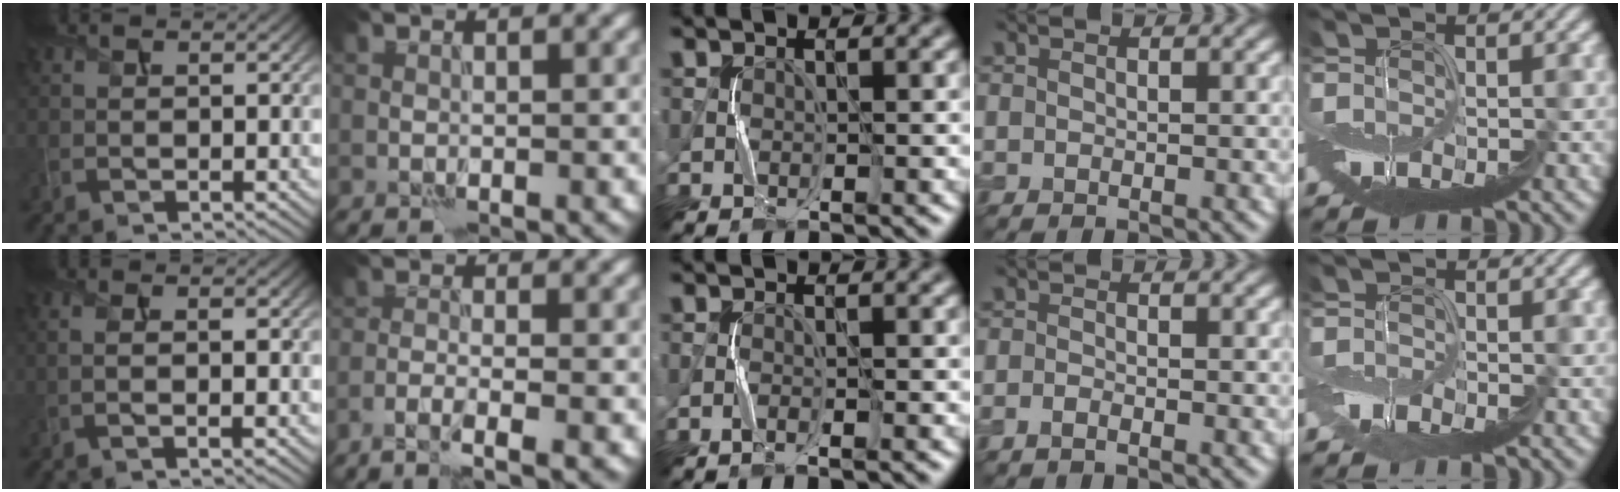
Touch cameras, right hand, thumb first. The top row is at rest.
{"thumb": {"total": 3.0, "force": [-0.2, 0.8, 2.8], "torque": [-0.051, -0.001, -0.007]}, "index": {"total": 3.2, "force": [-2.2, 0.3, 2.3], "torque": [-0.037, 0.003, -0.048]}, "middle": {"total": 0.8, "force": [-0.6, -0.3, 0.3], "torque": [-0.012, 0.001, -0.012]}, "ring": {"total": 0.5, "force": [-0.4, -0.1, 0.3], "torque": [-0.008, -0.003, -0.012]}, "little": {"total": 1.4, "force": [-0.7, -0.5, -1.1], "torque": [0.024, 0.002, -0.015]}}